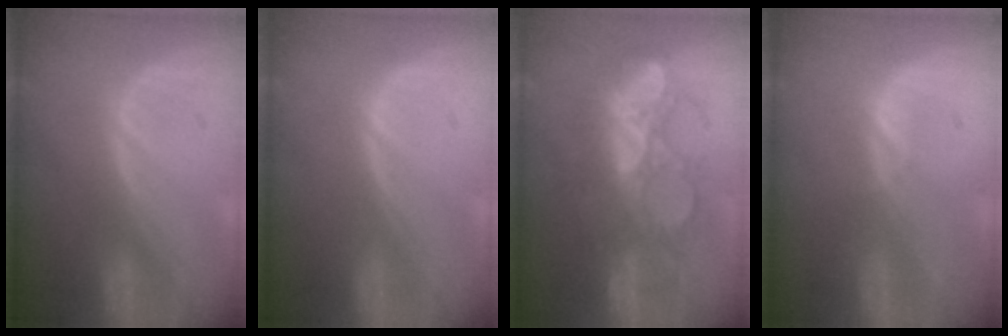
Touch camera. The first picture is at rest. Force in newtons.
{"total": 0.0}
{"total": 8.9, "press": 8.8, "slide": 1.7}
{"total": 0.6, "press": 0.6, "slide": 0.1}